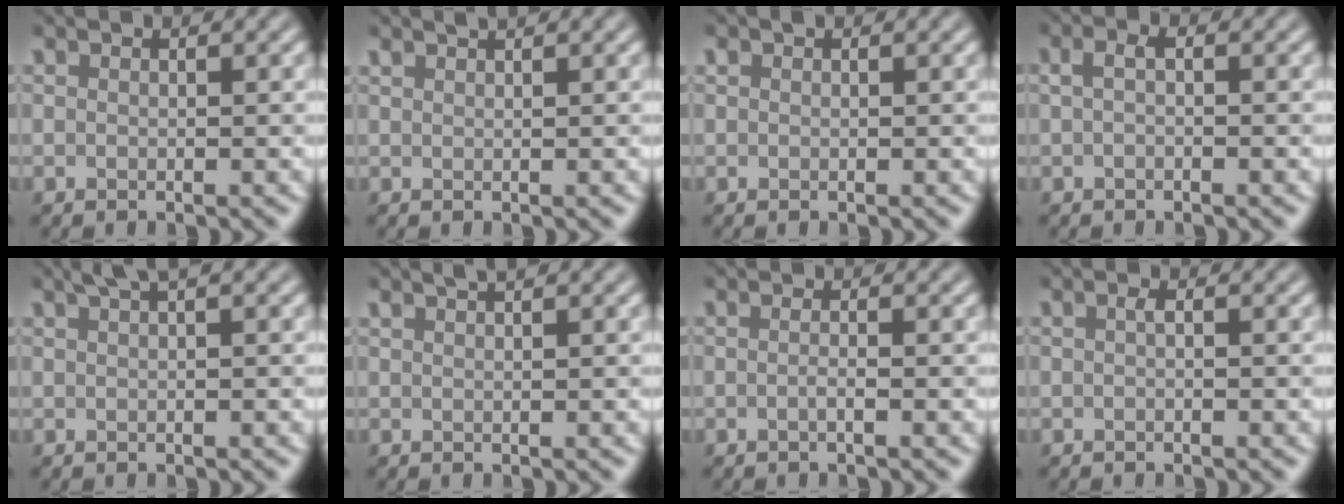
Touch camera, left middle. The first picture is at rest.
{"total": 1.1, "force": [0.9, 0.2, 0.5], "torque": [-0.005, 0.001, 0.012]}
{"total": 0.5, "force": [0.3, 0.4, 0.2], "torque": [0.002, 0.000, 0.003]}
{"total": 1.2, "force": [-0.1, 0.4, 1.1], "torque": [-0.025, 0.004, -0.003]}
{"total": 2.1, "force": [1.3, 0.4, 1.6], "torque": [-0.023, 0.008, 0.020]}
{"total": 1.4, "force": [1.1, 0.3, 0.9], "torque": [-0.009, 0.002, 0.012]}
{"total": 0.9, "force": [-0.2, 0.2, 0.9], "torque": [-0.013, -0.003, -0.007]}
{"total": 0.6, "force": [-0.1, 0.1, 0.6], "torque": [-0.012, 0.001, -0.001]}